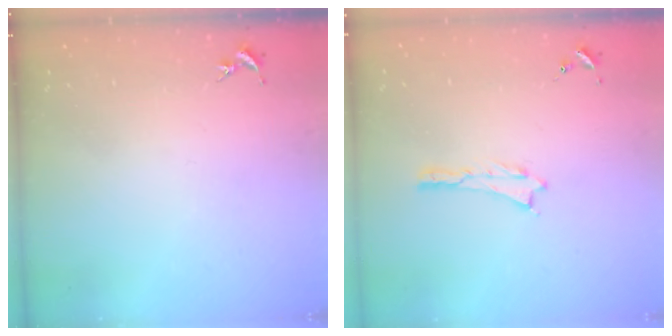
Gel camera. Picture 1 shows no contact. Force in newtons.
{"total": 0.0}